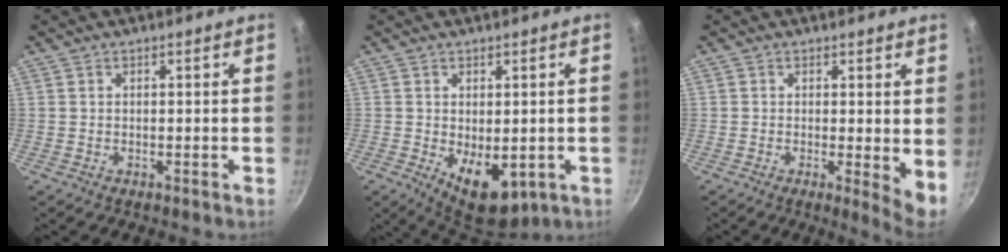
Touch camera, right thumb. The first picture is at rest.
{"total": 9.4, "force": [-1.7, 5.5, 7.4], "torque": [-0.086, -0.015, -0.008]}
{"total": 4.8, "force": [0.4, 1.5, 4.6], "torque": [-0.061, -0.017, 0.003]}